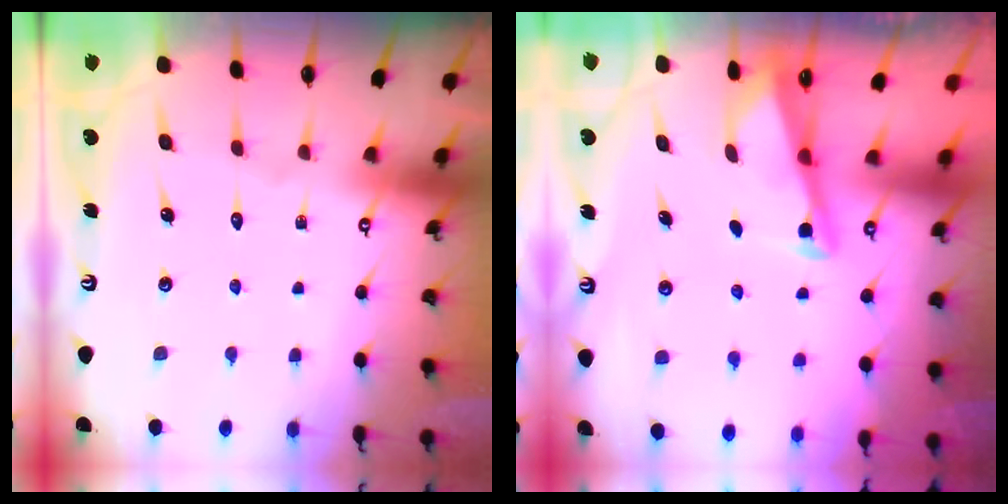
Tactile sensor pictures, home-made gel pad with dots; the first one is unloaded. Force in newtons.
{"total": 3.0, "press": 3.0, "slide": 0.3}